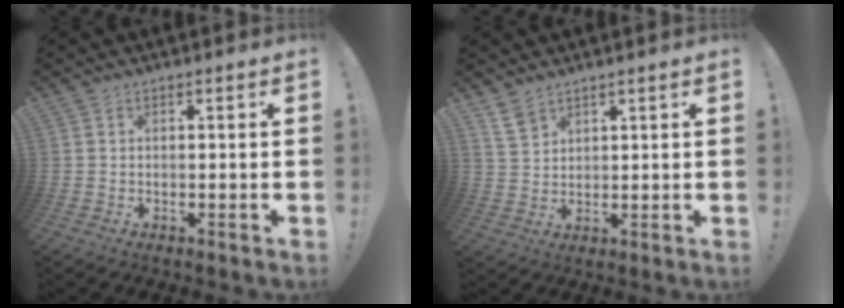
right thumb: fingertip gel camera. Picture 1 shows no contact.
{"total": 5.4, "force": [4.1, 3.0, 1.8], "torque": [-0.031, -0.022, 0.080]}